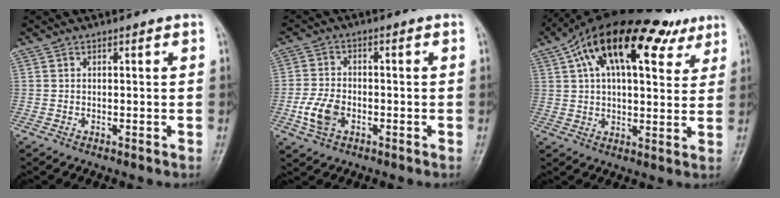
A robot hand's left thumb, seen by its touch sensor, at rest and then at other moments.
{"total": 6.5, "force": [-2.2, 4.3, 4.4], "torque": [-0.085, 0.007, -0.046]}
{"total": 22.3, "force": [11.1, 10.8, 16.1], "torque": [-0.235, 0.014, 0.174]}